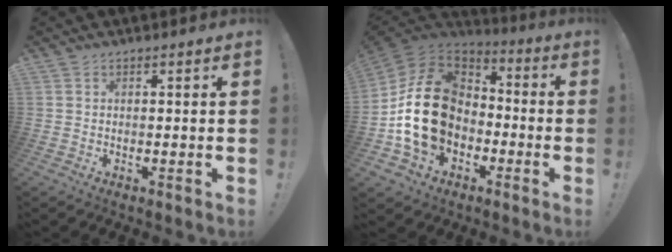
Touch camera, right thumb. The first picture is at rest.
{"total": 22.5, "force": [-1.6, 16.9, 14.7], "torque": [-0.271, 0.025, -0.008]}